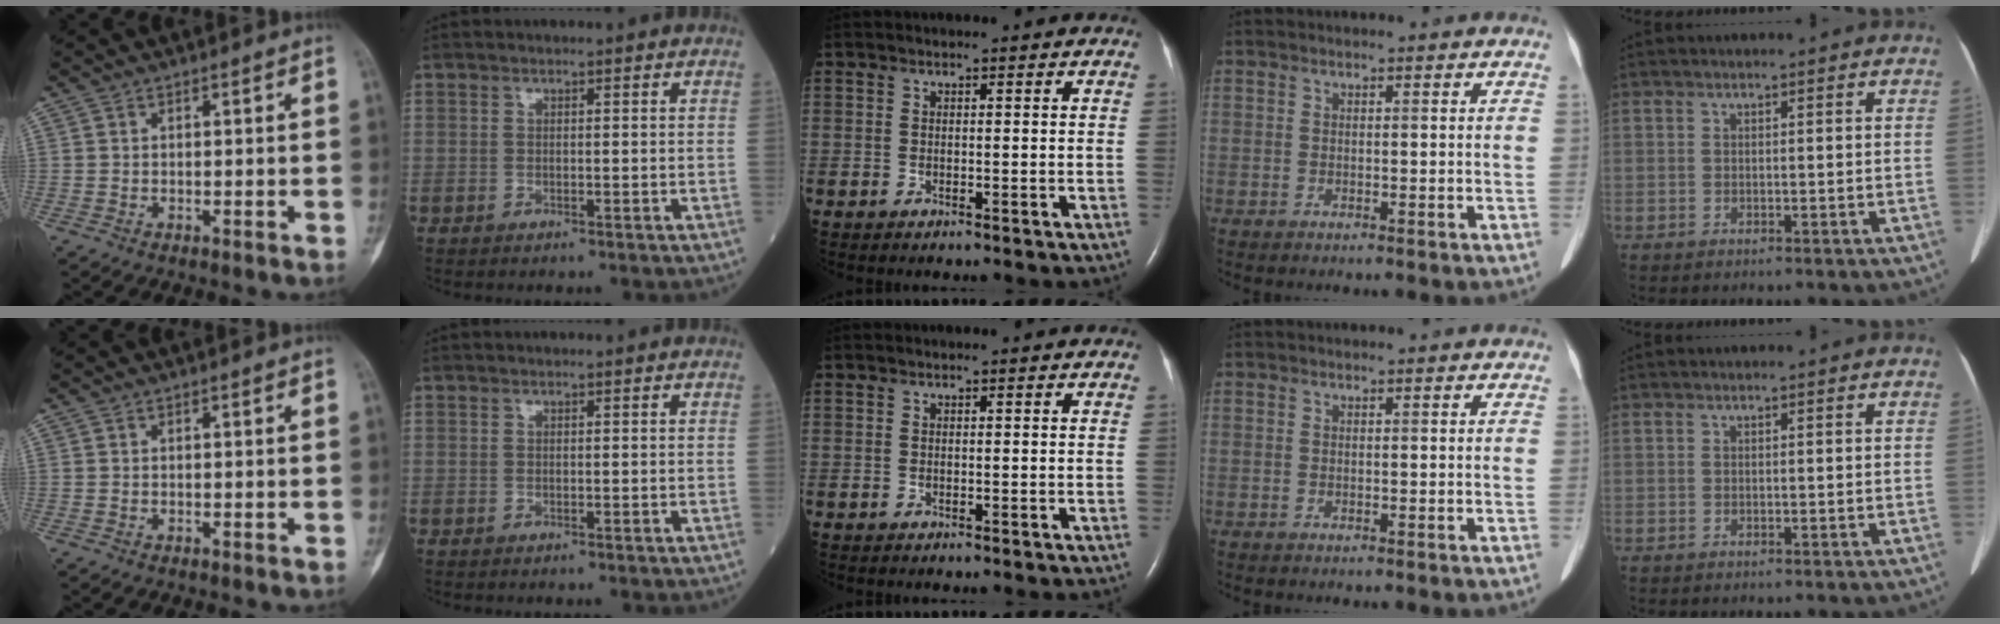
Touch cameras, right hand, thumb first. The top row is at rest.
{}